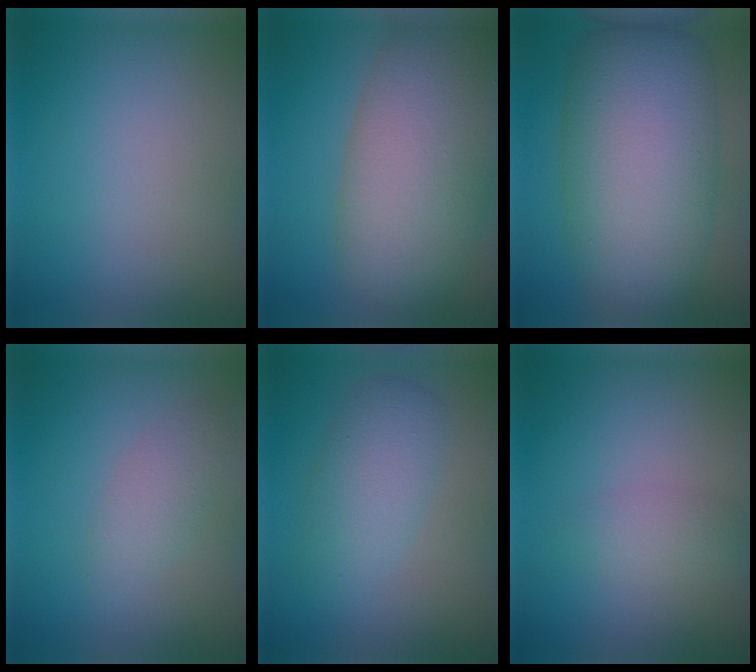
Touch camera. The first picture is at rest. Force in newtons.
{"total": 11.1, "press": 11.0, "slide": 0.6}
{"total": 12.3, "press": 12.3, "slide": 0.1}
{"total": 2.0, "press": 2.0, "slide": 0.1}
{"total": 3.8, "press": 3.8, "slide": 0.0}
{"total": 1.7, "press": 1.7, "slide": 0.1}